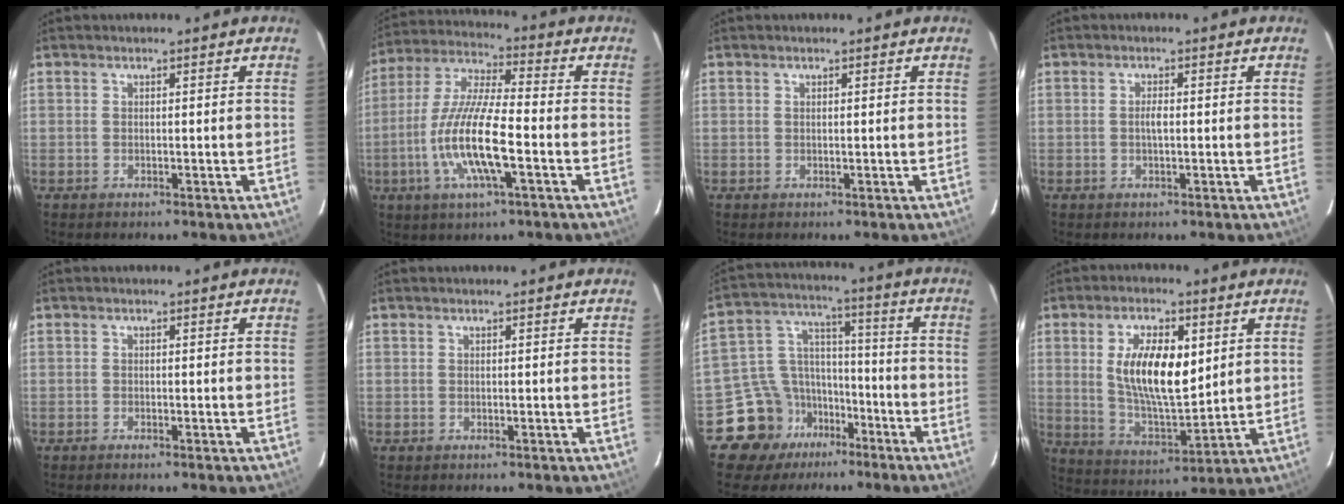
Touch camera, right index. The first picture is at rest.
{"total": 14.6, "force": [-4.3, 2.7, 13.7], "torque": [-0.279, -0.008, -0.085]}
{"total": 0.0}
{"total": 1.6, "force": [-0.1, 0.5, 1.5], "torque": [-0.029, 0.003, -0.004]}
{"total": 0.5, "force": [-0.5, 0.1, 0.2], "torque": [-0.005, 0.000, -0.011]}
{"total": 0.0}
{"total": 12.1, "force": [-8.0, 8.9, 2.1], "torque": [-0.065, 0.063, -0.133]}
{"total": 11.4, "force": [3.1, 5.0, 9.7], "torque": [-0.183, -0.002, 0.069]}